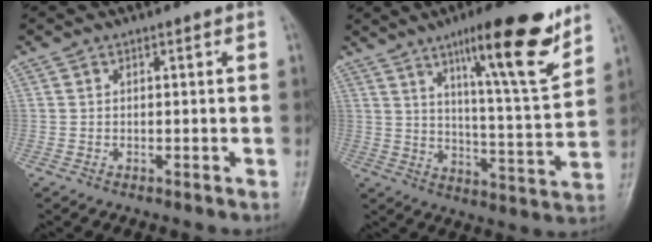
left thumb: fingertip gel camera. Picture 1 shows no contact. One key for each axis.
{"total": 18.1, "fx": 11.3, "fy": 3.0, "fz": 13.8, "tx": -0.185, "ty": -0.064, "tz": 0.176}